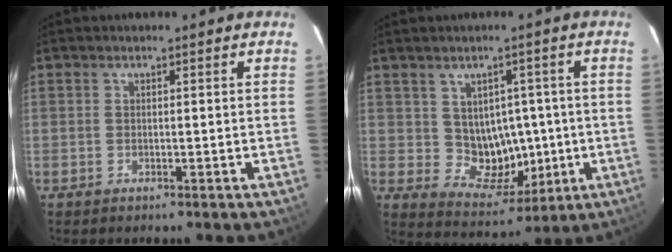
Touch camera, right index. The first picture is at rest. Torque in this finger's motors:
{"motor_torque": [0.20, 0.09, 0.24, 0.01]}